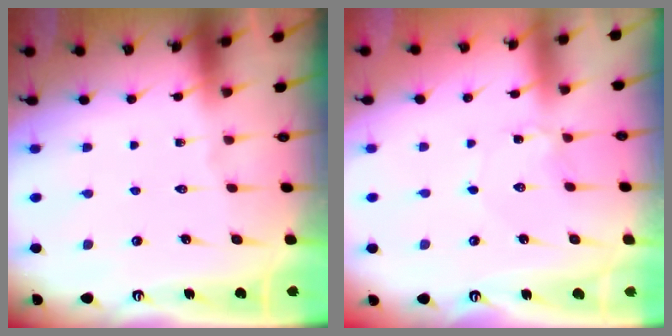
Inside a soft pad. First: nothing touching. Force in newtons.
{"total": 0.7, "press": 0.7, "slide": 0.1}